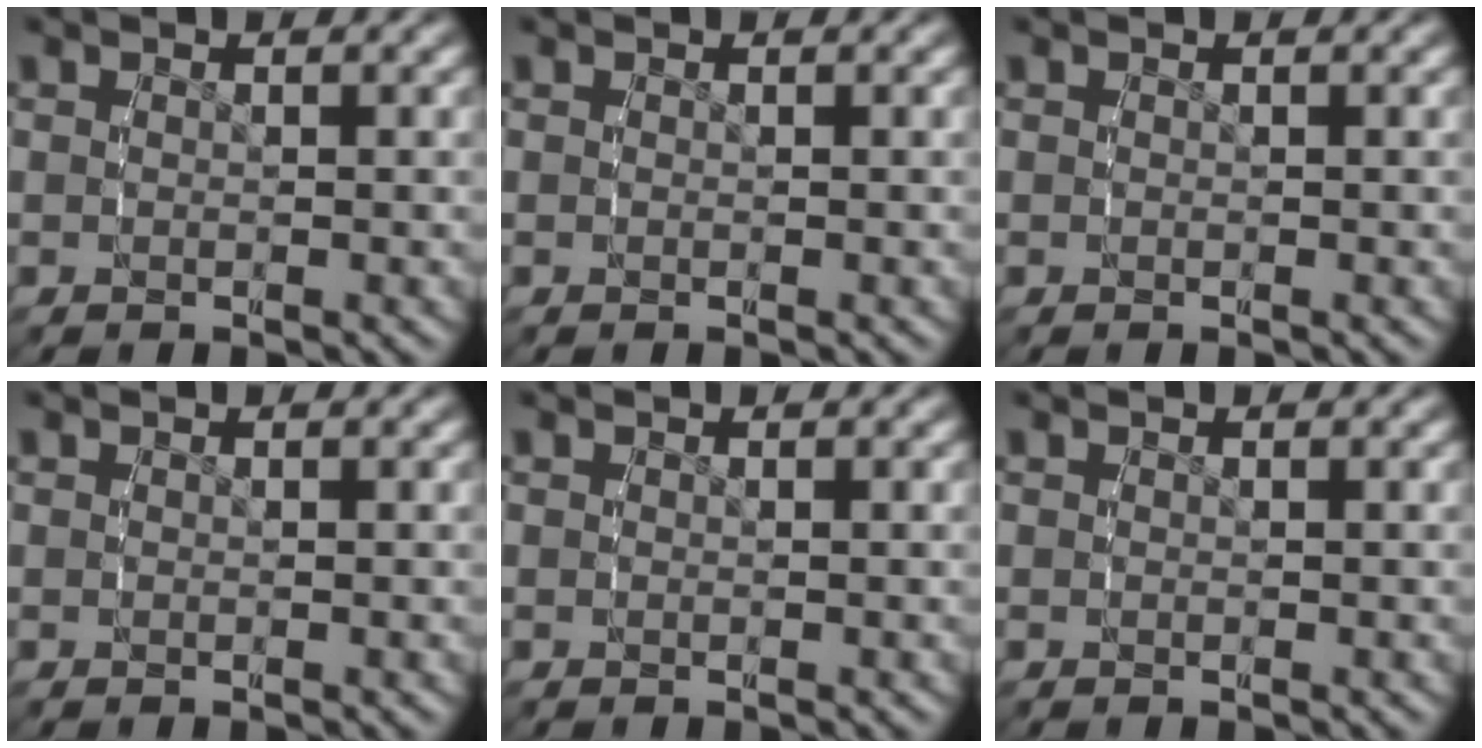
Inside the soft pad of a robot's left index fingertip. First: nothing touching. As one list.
[{"total": 0.0}, {"total": 0.0}, {"total": 0.0}, {"total": 0.0}, {"total": 0.0}]